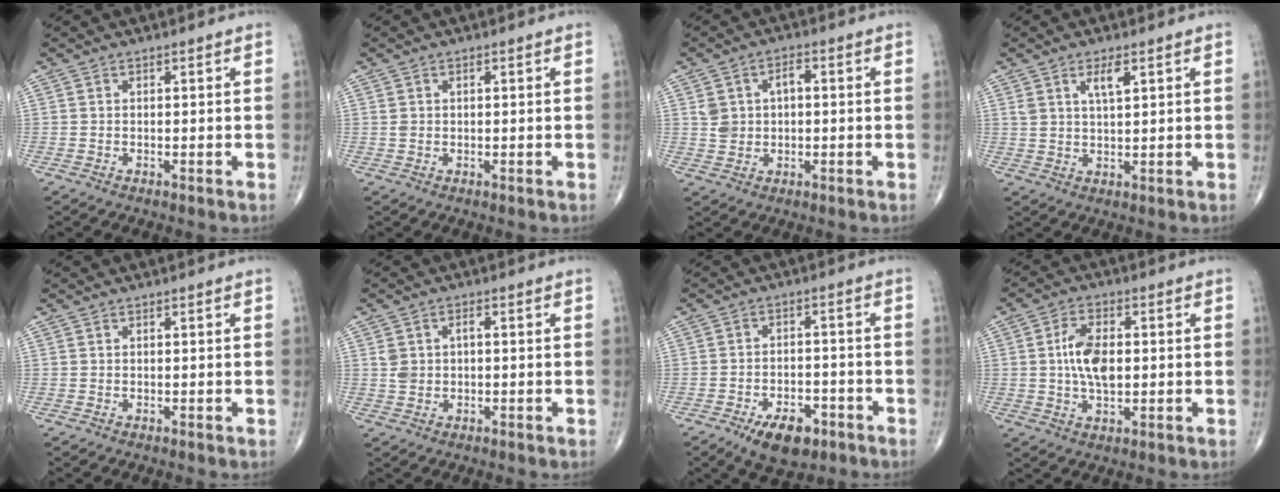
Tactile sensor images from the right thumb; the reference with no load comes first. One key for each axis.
{"total": 1.0, "fx": 0.2, "fy": 0.7, "fz": 0.6, "tx": -0.013, "ty": 0.004, "tz": 0.008}
{"total": 5.6, "fx": 0.8, "fy": 4.1, "fz": 3.7, "tx": -0.053, "ty": 0.013, "tz": 0.016}
{"total": 3.8, "fx": 1.9, "fy": 1.2, "fz": 3.1, "tx": -0.056, "ty": -0.010, "tz": 0.037}
{"total": 0.0}
{"total": 3.6, "fx": 0.4, "fy": 2.6, "fz": 2.5, "tx": -0.043, "ty": 0.010, "tz": 0.010}
{"total": 9.1, "fx": -5.2, "fy": 4.6, "fz": 5.8, "tx": -0.076, "ty": 0.021, "tz": -0.079}
{"total": 8.2, "fx": 0.4, "fy": 4.4, "fz": 6.9, "tx": -0.126, "ty": 0.004, "tz": 0.005}